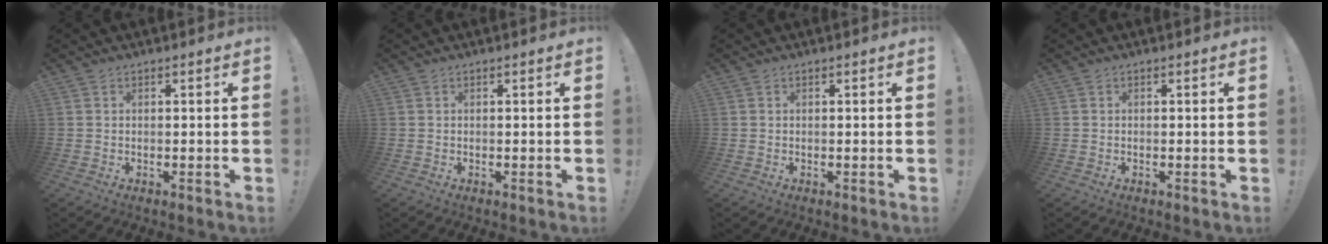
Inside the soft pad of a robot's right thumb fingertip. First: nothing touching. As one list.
[{"total": 0.0}, {"total": 0.0}, {"total": 0.0}]